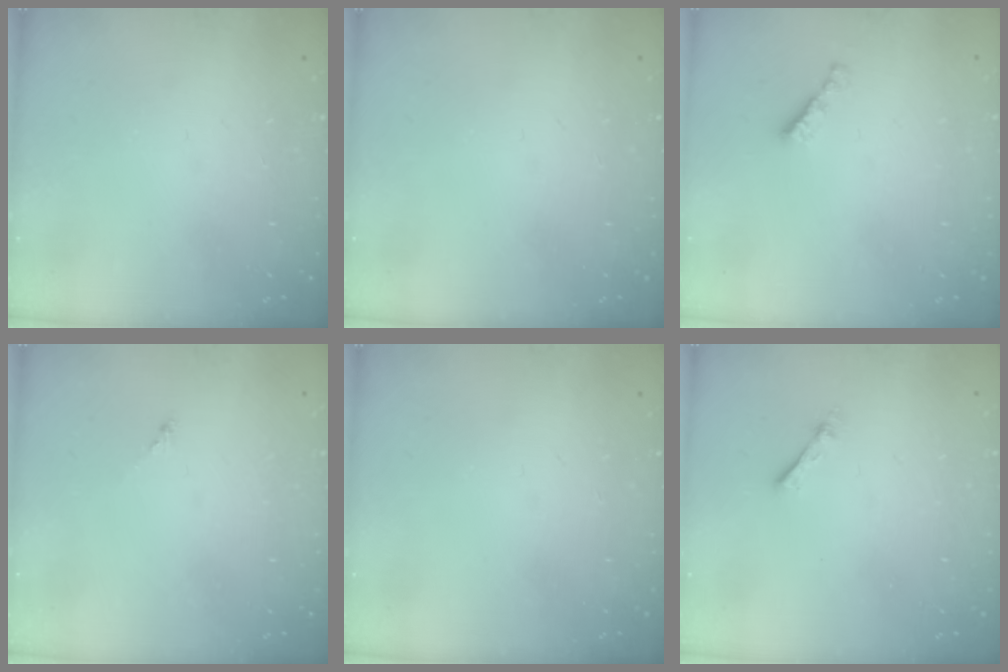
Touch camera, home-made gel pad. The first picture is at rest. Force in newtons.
{"total": 0.0}
{"total": 2.3, "press": 2.2, "slide": 0.4}
{"total": 0.0}
{"total": 0.0}
{"total": 1.9, "press": 1.9, "slide": 0.3}